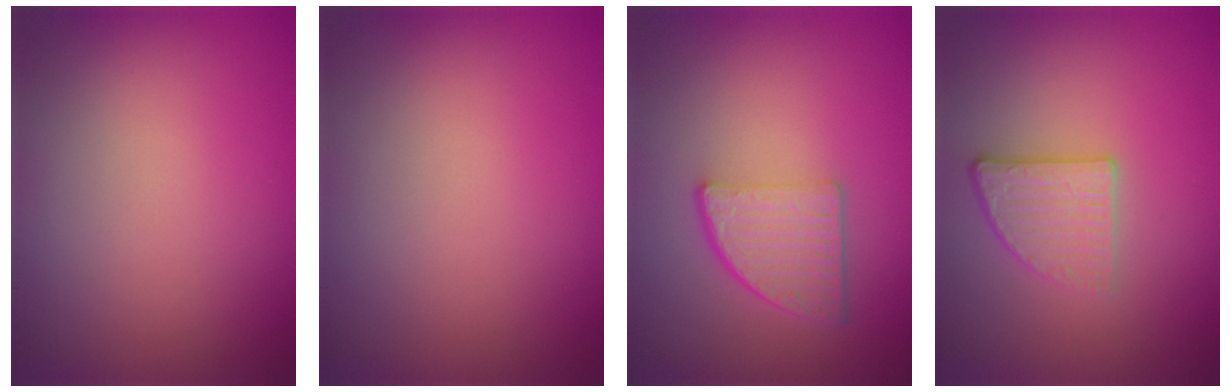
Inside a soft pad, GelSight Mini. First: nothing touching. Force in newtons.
{"total": 0.0}
{"total": 4.7, "press": 3.3, "slide": 3.3}
{"total": 2.6, "press": 2.3, "slide": 1.3}